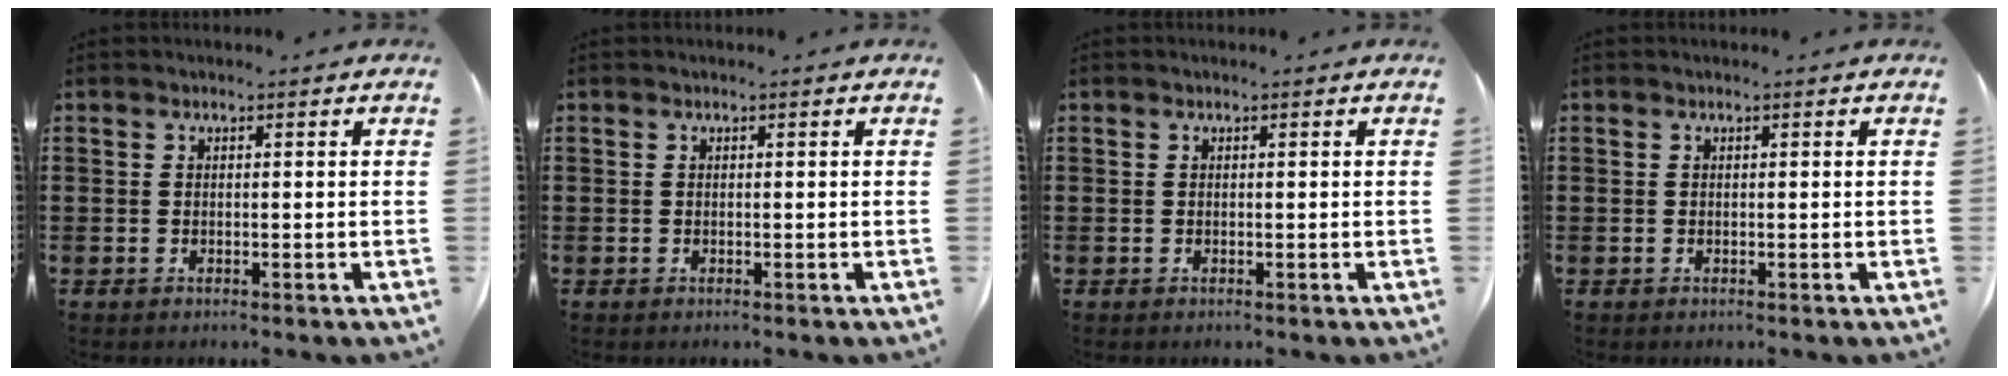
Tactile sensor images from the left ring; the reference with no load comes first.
{"total": 0.0}
{"total": 0.0}
{"total": 0.0}